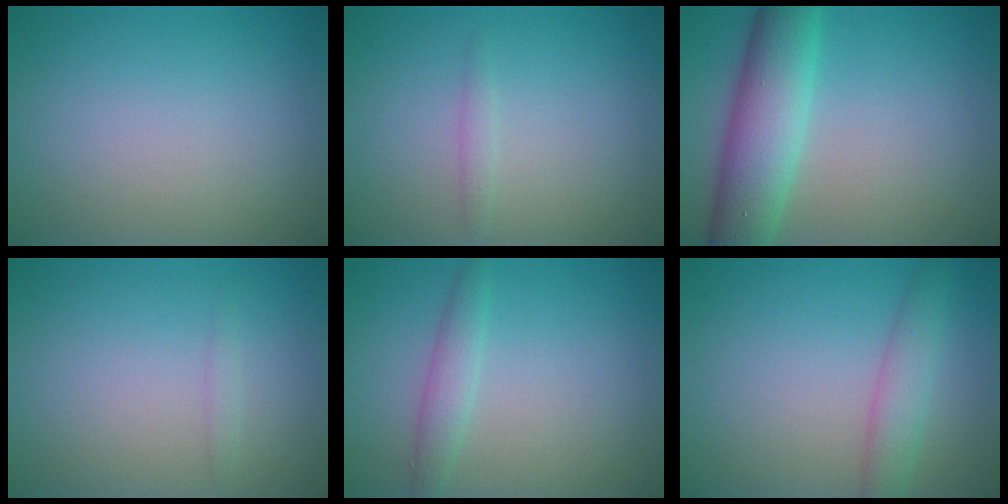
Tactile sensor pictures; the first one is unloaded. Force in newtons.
{"total": 0.8, "press": 0.8, "slide": 0.1}
{"total": 7.3, "press": 7.3, "slide": 0.2}
{"total": 0.8, "press": 0.8, "slide": 0.0}
{"total": 1.9, "press": 1.9, "slide": 0.0}
{"total": 2.7, "press": 2.7, "slide": 0.1}